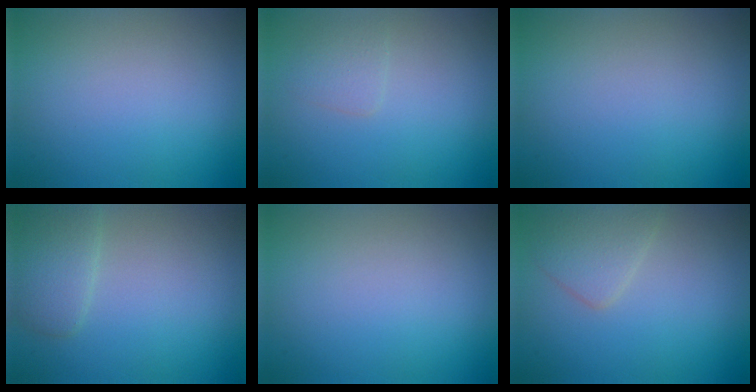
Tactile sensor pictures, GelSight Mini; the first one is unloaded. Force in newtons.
{"total": 1.3, "press": 1.3, "slide": 0.0}
{"total": 0.0}
{"total": 2.4, "press": 2.4, "slide": 0.1}
{"total": 0.0}
{"total": 2.5, "press": 2.5, "slide": 0.2}